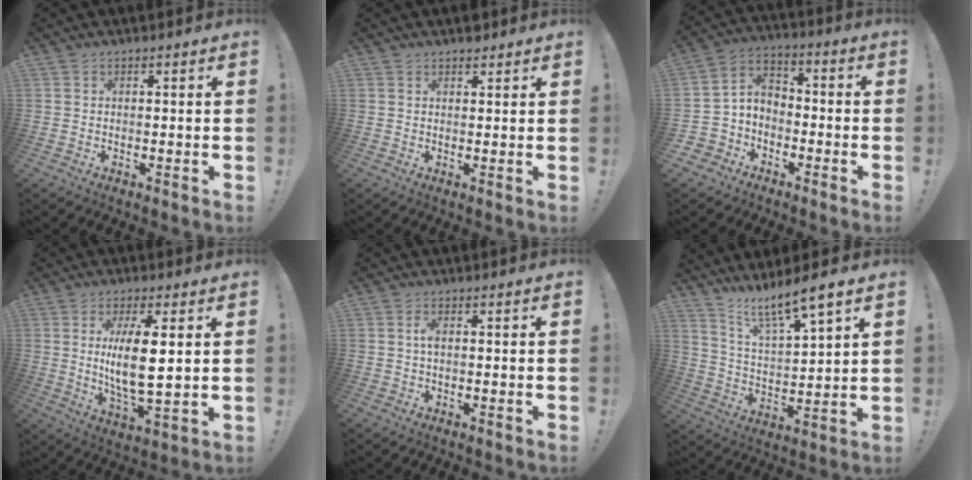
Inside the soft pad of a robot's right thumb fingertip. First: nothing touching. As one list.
[{"total": 1.8, "force": [1.5, 0.8, 0.5], "torque": [0.003, -0.008, 0.026]}, {"total": 6.9, "force": [-3.5, 5.8, 1.4], "torque": [-0.033, 0.026, -0.061]}, {"total": 12.3, "force": [2.0, 3.4, 11.6], "torque": [-0.230, -0.017, 0.027]}, {"total": 2.0, "force": [0.1, 0.7, 1.9], "torque": [-0.033, 0.004, -0.002]}, {"total": 10.3, "force": [8.8, 0.6, 5.3], "torque": [-0.095, -0.072, 0.146]}]